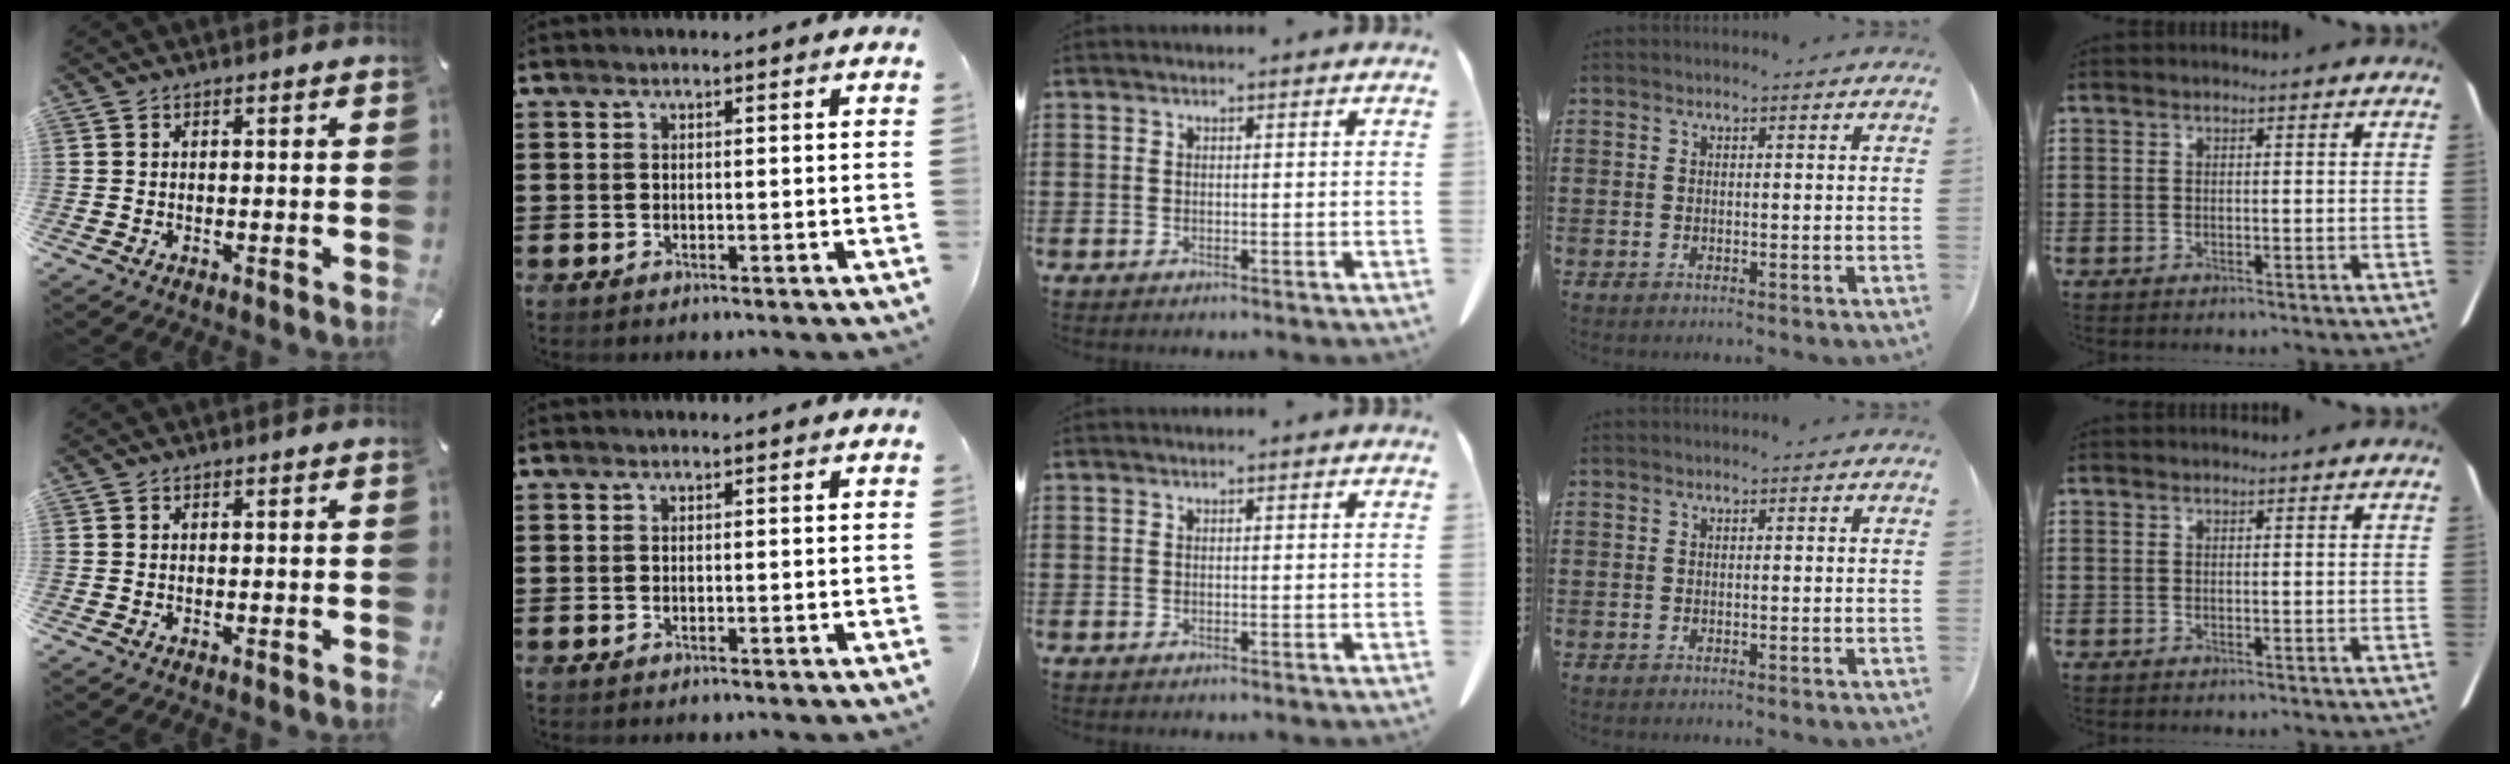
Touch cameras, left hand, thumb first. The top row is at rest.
{}